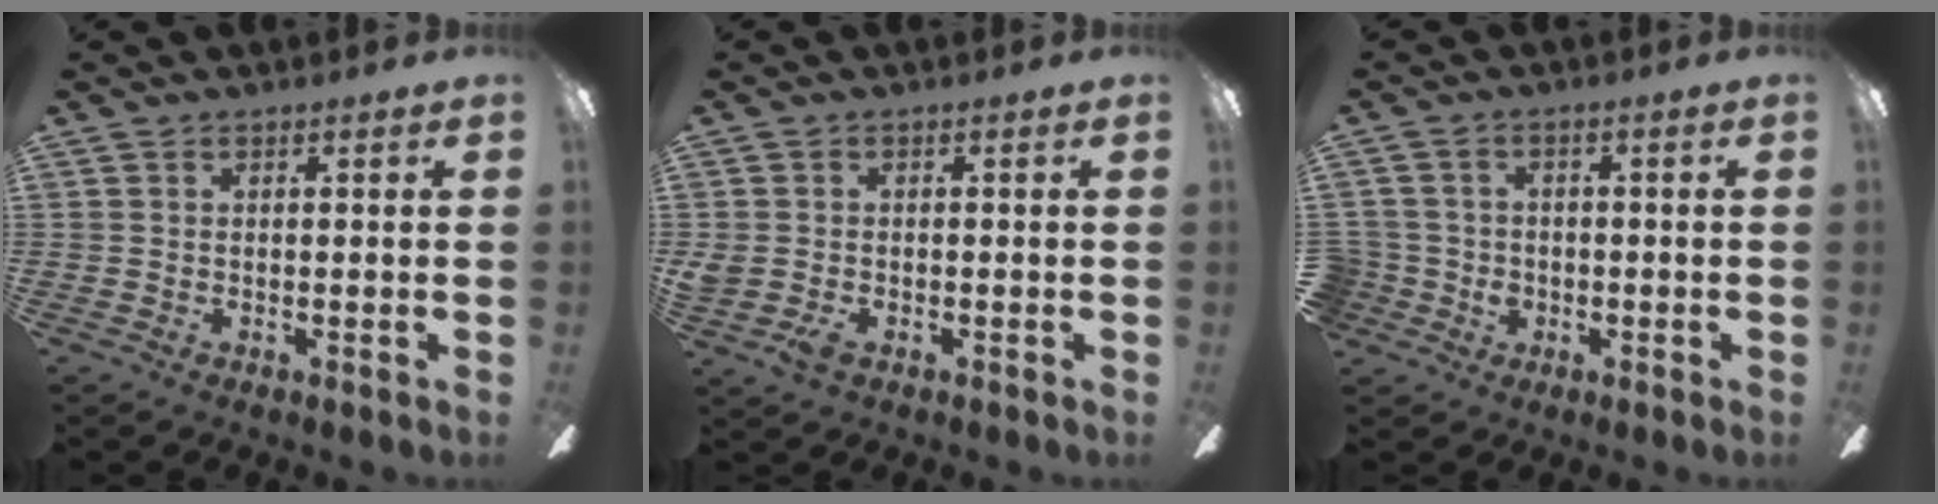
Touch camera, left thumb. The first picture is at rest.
{"total": 3.5, "force": [-1.4, 2.1, 2.4], "torque": [-0.060, -0.002, -0.029]}
{"total": 4.3, "force": [-0.4, 4.2, 0.4], "torque": [-0.024, 0.004, -0.005]}